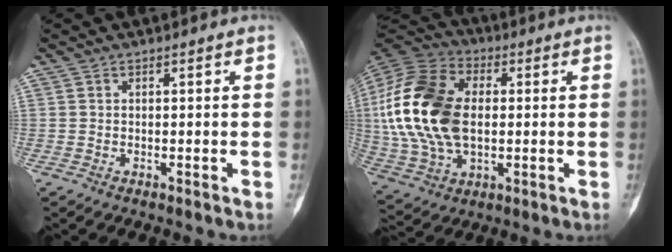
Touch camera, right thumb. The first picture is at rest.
{"total": 23.6, "force": [1.3, 14.7, 18.3], "torque": [-0.381, 0.004, 0.025]}